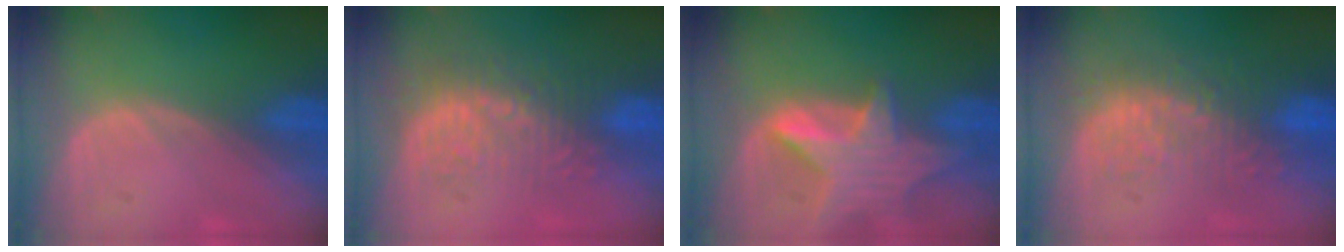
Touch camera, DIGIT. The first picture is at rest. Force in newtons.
{"total": 9.0, "press": 8.6, "slide": 2.8}
{"total": 8.4, "press": 7.6, "slide": 3.6}
{"total": 11.0, "press": 9.6, "slide": 5.5}